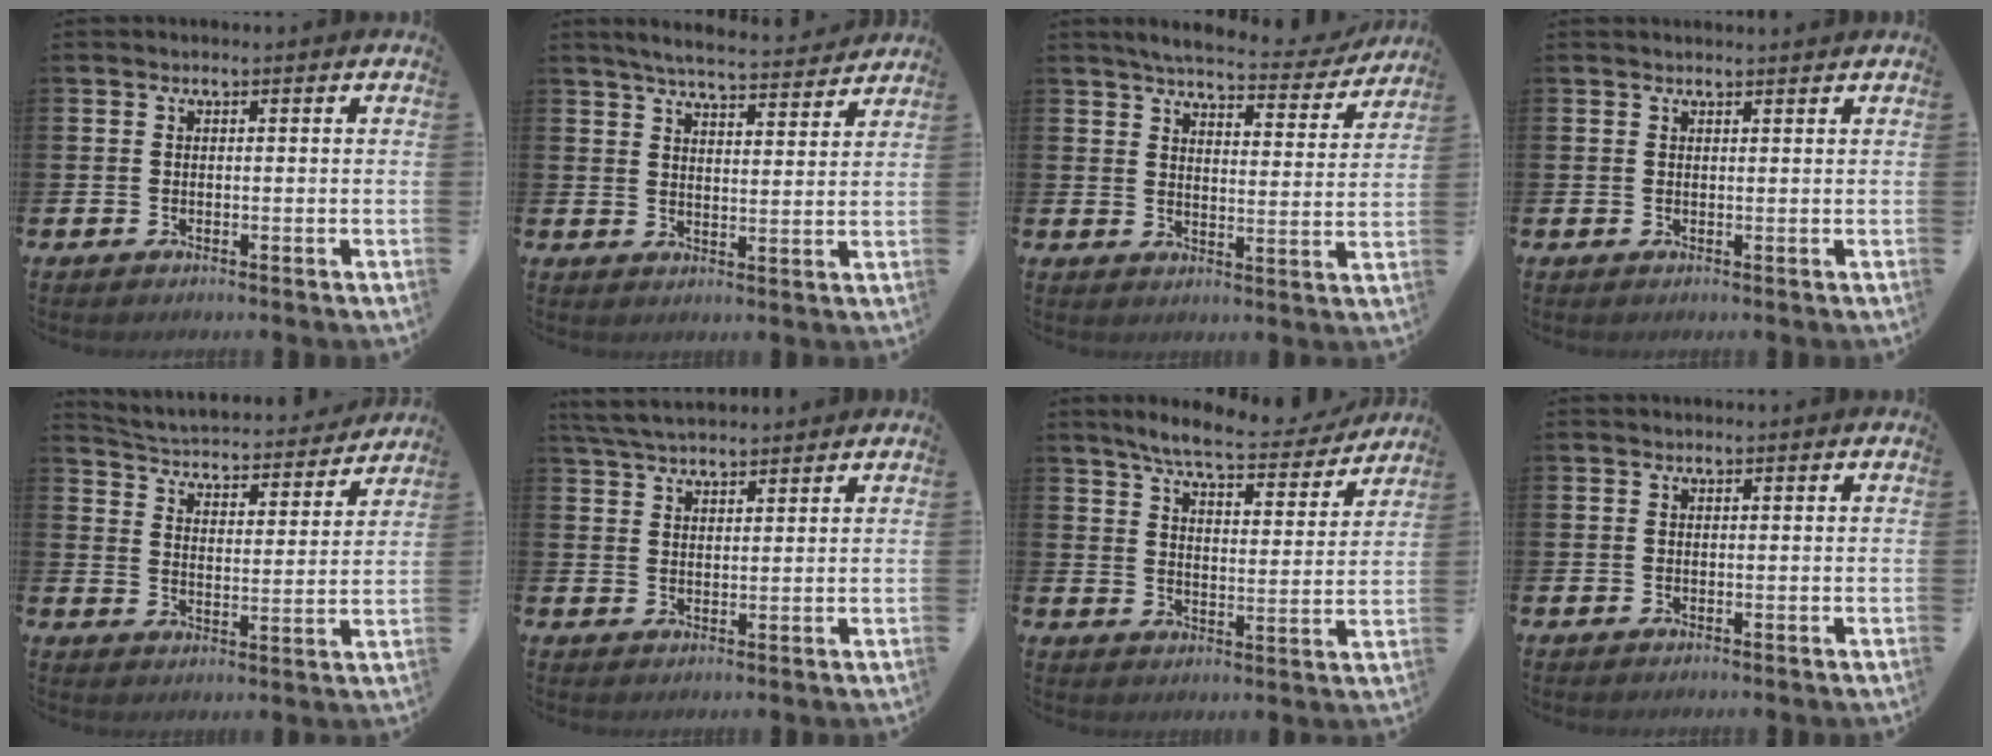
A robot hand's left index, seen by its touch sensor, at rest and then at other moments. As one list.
[{"total": 5.8, "force": [5.6, 0.3, 1.5], "torque": [-0.030, -0.039, 0.094]}, {"total": 5.6, "force": [5.3, 0.8, 1.7], "torque": [-0.038, -0.038, 0.087]}, {"total": 0.7, "force": [0.7, -0.1, 0.0], "torque": [0.012, -0.006, 0.011]}, {"total": 3.9, "force": [3.8, 0.8, 0.6], "torque": [-0.036, -0.041, 0.056]}, {"total": 4.5, "force": [4.3, 0.7, 1.1], "torque": [-0.036, -0.015, 0.080]}, {"total": 7.8, "force": [7.2, 0.8, 3.0], "torque": [-0.078, -0.041, 0.122]}, {"total": 0.0}]